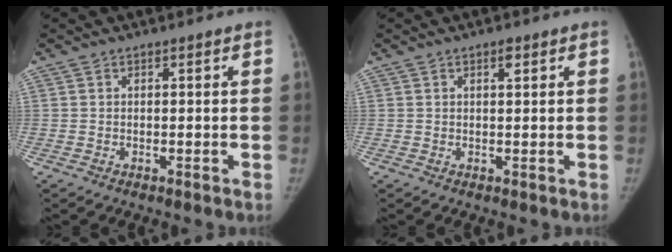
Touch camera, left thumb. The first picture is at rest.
{"total": 1.2, "force": [0.6, 0.6, 0.9], "torque": [-0.005, 0.000, 0.007]}